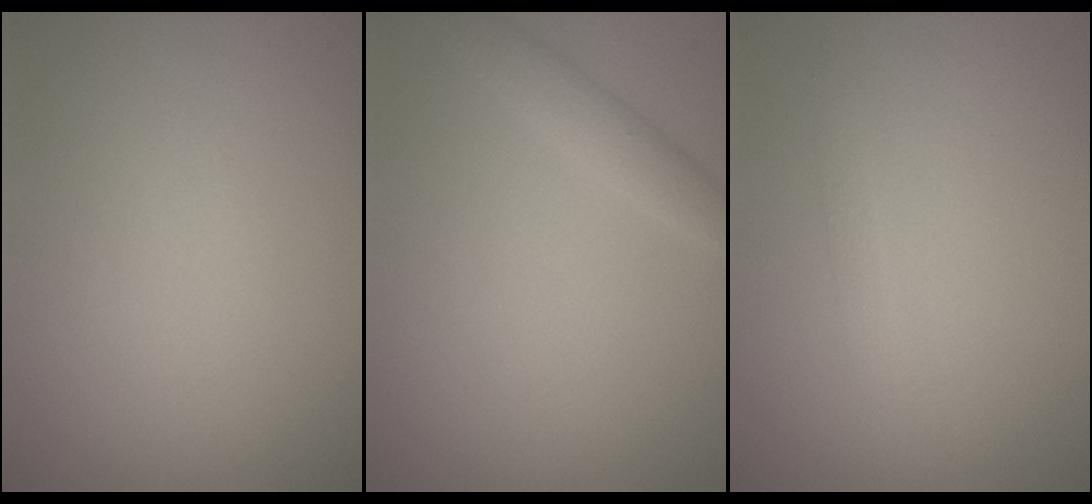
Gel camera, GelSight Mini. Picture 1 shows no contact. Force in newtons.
{"total": 1.8, "press": 1.8, "slide": 0.1}
{"total": 0.7, "press": 0.7, "slide": 0.1}